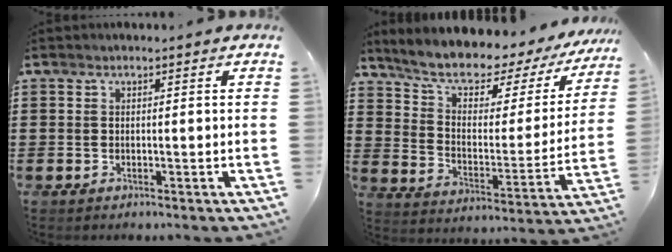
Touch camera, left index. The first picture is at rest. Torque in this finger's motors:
{"motor_torque": [2.14, 0.00, 1.05, 0.21]}